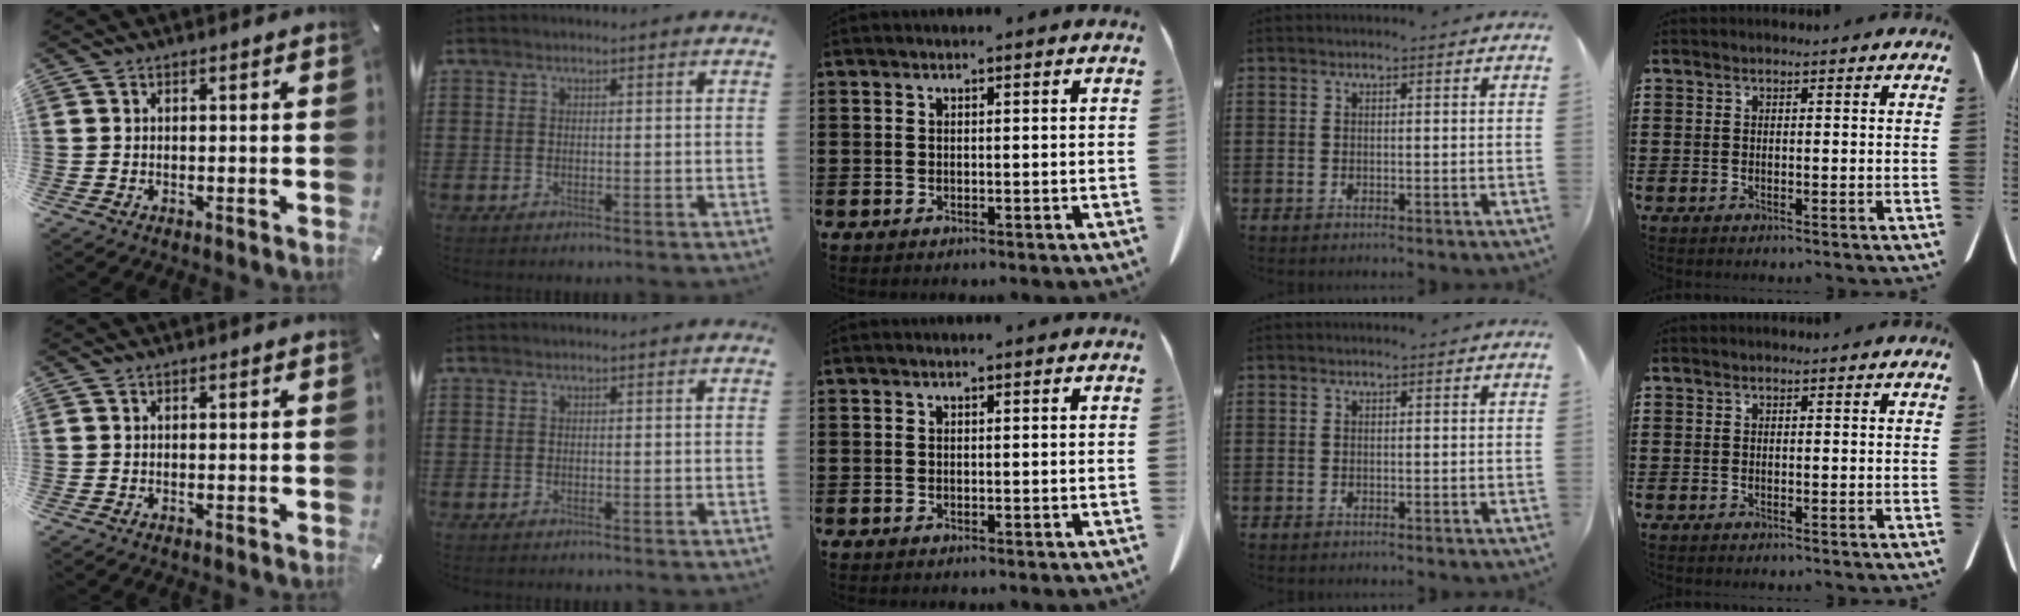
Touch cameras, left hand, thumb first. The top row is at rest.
{}